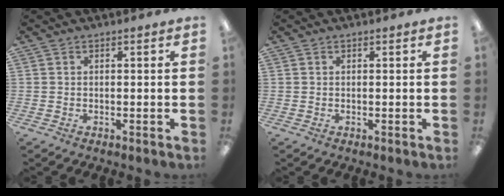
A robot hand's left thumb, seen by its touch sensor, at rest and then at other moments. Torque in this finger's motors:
{"motor_torque": [-0.12, 0.13, -0.23, 0.19, 0.00]}